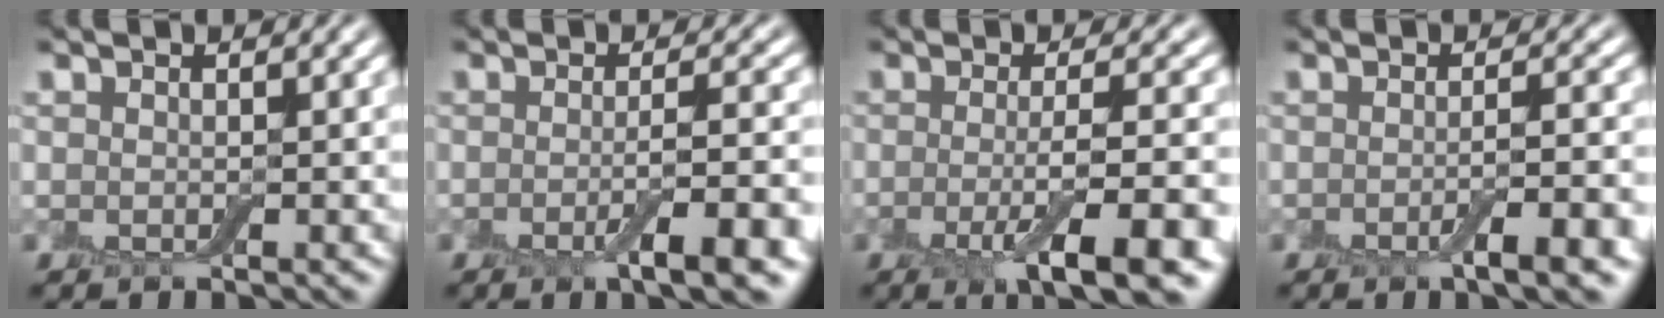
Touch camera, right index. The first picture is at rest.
{"total": 5.6, "force": [-1.8, 1.2, 5.1], "torque": [-0.075, 0.001, -0.032]}
{"total": 8.1, "force": [-3.3, 1.7, 7.2], "torque": [-0.105, -0.005, -0.057]}
{"total": 4.5, "force": [-1.7, 1.0, 4.0], "torque": [-0.058, 0.003, -0.029]}